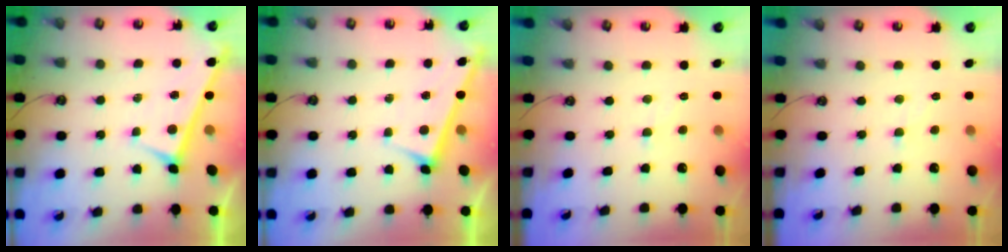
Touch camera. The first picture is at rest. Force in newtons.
{"total": 3.0, "press": 3.0, "slide": 0.2}
{"total": 1.5, "press": 1.4, "slide": 0.5}
{"total": 1.5, "press": 1.4, "slide": 0.5}